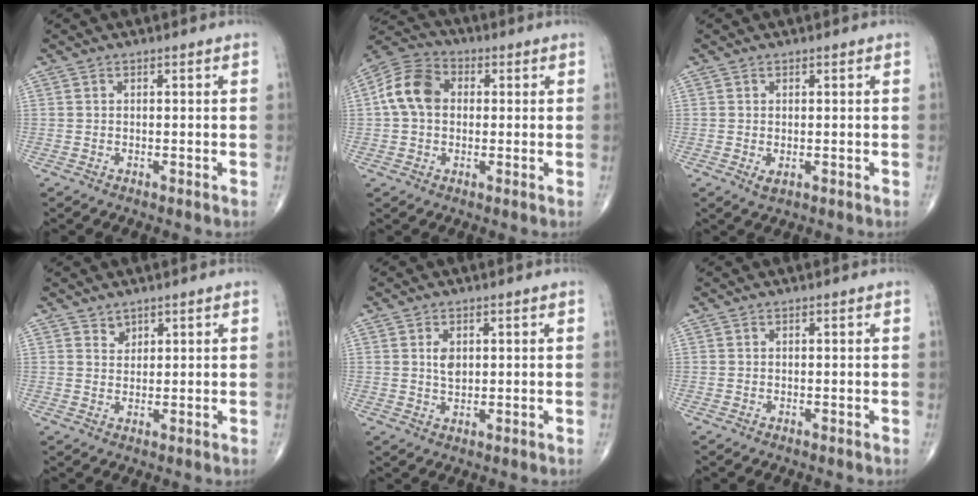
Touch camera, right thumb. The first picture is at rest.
{"total": 9.9, "force": [0.9, 7.4, 6.5], "torque": [-0.118, 0.027, 0.005]}
{"total": 1.5, "force": [-0.3, 0.7, 1.2], "torque": [-0.020, -0.004, -0.001]}
{"total": 1.9, "force": [1.4, 1.2, 0.2], "torque": [0.012, -0.010, 0.021]}
{"total": 3.1, "force": [0.8, 2.0, 2.2], "torque": [-0.030, -0.005, 0.015]}
{"total": 0.0}